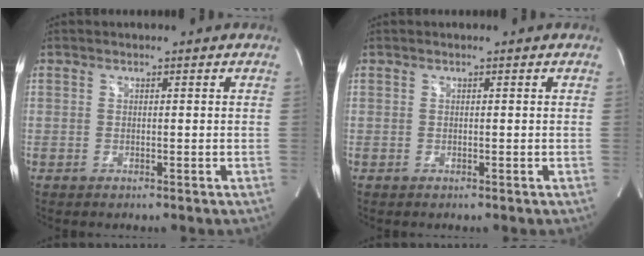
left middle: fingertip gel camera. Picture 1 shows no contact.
{"total": 0.0}